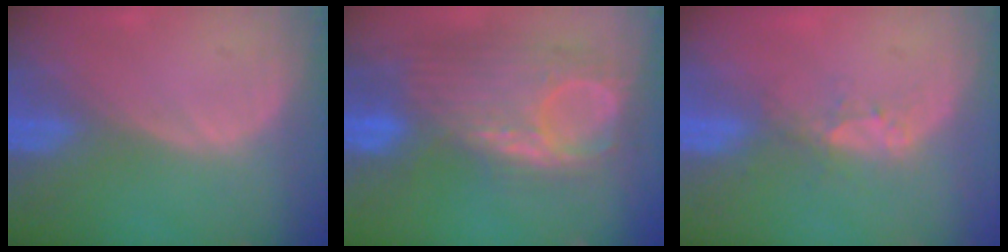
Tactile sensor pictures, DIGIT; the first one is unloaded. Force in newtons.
{"total": 11.5, "press": 10.4, "slide": 4.9}
{"total": 3.3, "press": 2.8, "slide": 1.7}